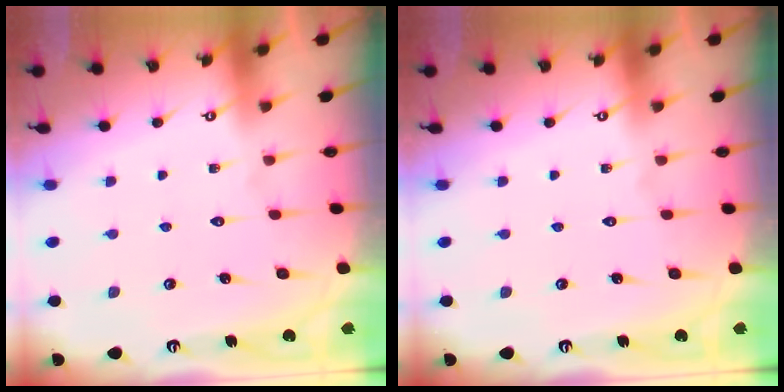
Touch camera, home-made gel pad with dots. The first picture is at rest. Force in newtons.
{"total": 0.0}